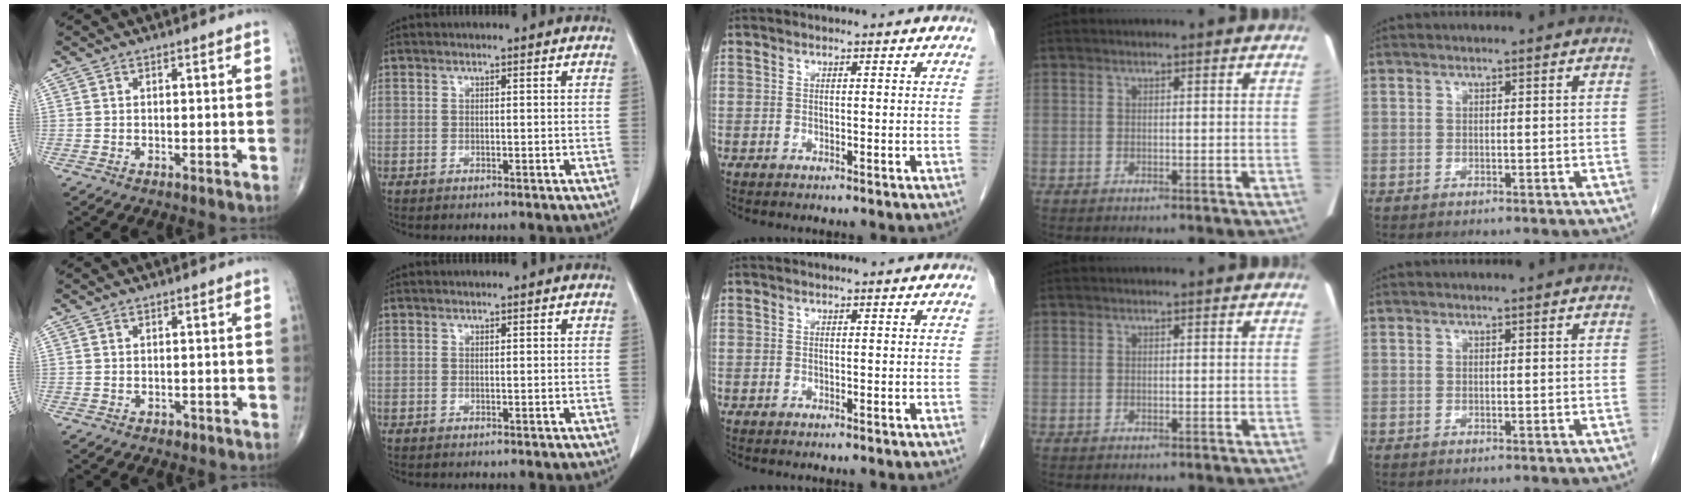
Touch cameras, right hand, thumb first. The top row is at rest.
{"thumb": {"total": 0.8, "force": [-0.4, 0.7, 0.3], "torque": [-0.001, 0.001, -0.006]}}